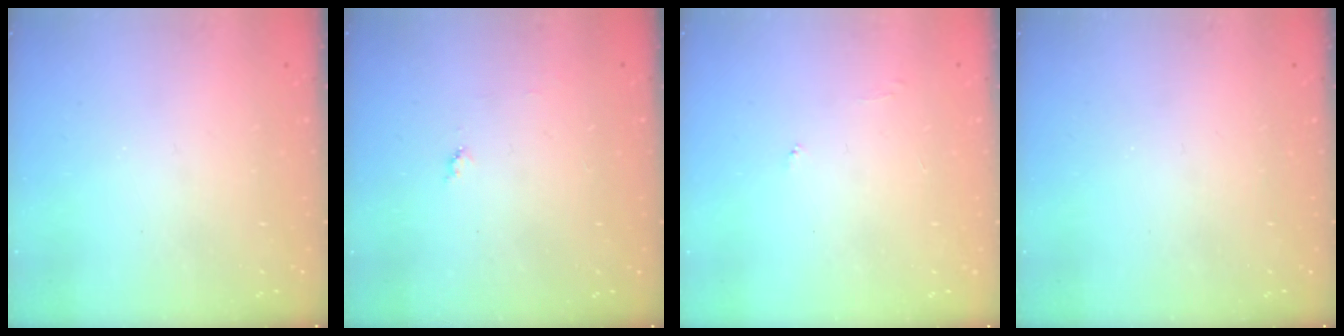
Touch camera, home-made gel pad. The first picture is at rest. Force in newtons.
{"total": 3.9, "press": 3.9, "slide": 0.4}
{"total": 3.9, "press": 3.9, "slide": 0.3}
{"total": 0.0}